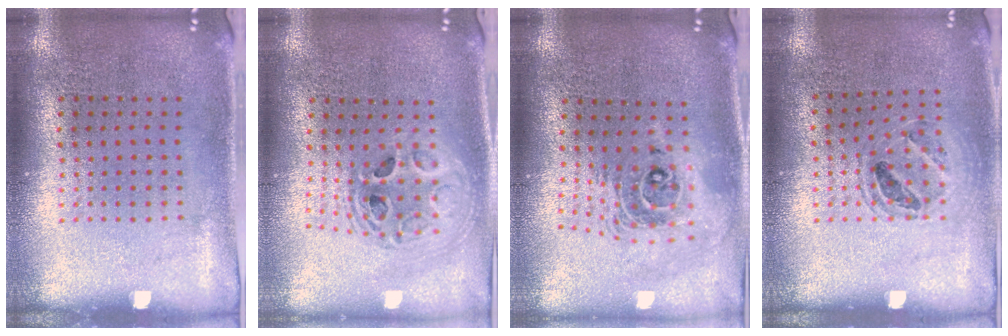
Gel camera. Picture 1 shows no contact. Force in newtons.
{"total": 2.0, "press": 1.6, "slide": 1.2}
{"total": 2.1, "press": 1.6, "slide": 1.4}
{"total": 1.0, "press": 1.0, "slide": 0.2}